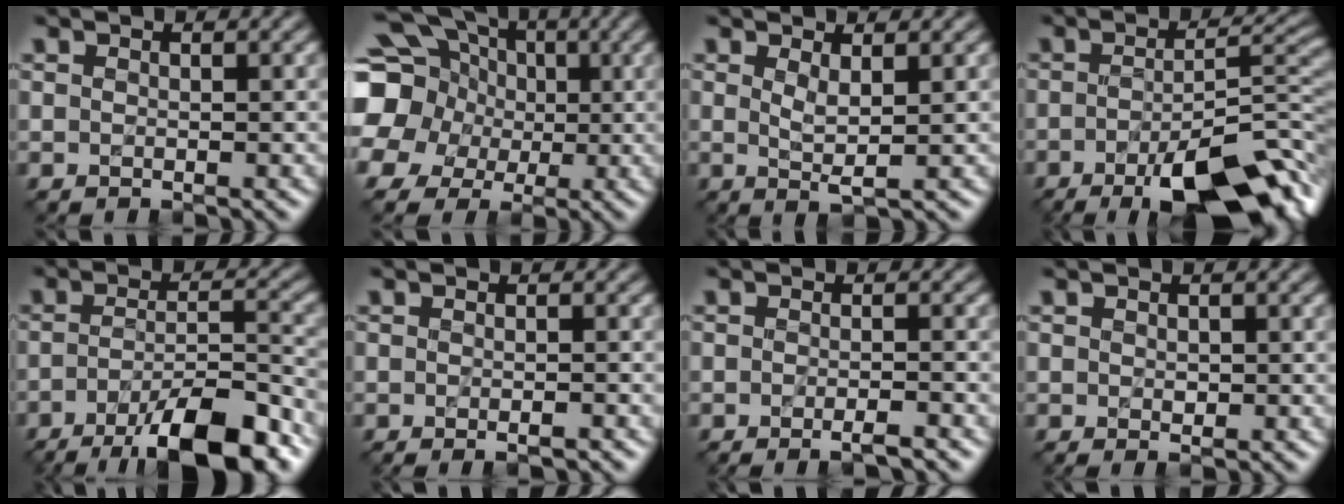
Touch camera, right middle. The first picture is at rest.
{"total": 19.9, "force": [3.5, 18.2, 7.2], "torque": [-0.199, 0.008, 0.026]}
{"total": 1.9, "force": [0.6, 0.2, 1.7], "torque": [-0.035, -0.008, 0.013]}
{"total": 11.6, "force": [-5.8, 3.3, 9.5], "torque": [-0.141, -0.006, -0.088]}
{"total": 10.4, "force": [-6.3, 2.6, 7.8], "torque": [-0.114, 0.007, -0.104]}
{"total": 1.8, "force": [-1.0, 0.4, 1.5], "torque": [-0.014, -0.001, -0.014]}
{"total": 2.6, "force": [-1.5, 0.5, 2.1], "torque": [-0.027, -0.003, -0.028]}
{"total": 0.9, "force": [-0.1, 0.4, 0.8], "torque": [-0.011, -0.002, -0.001]}